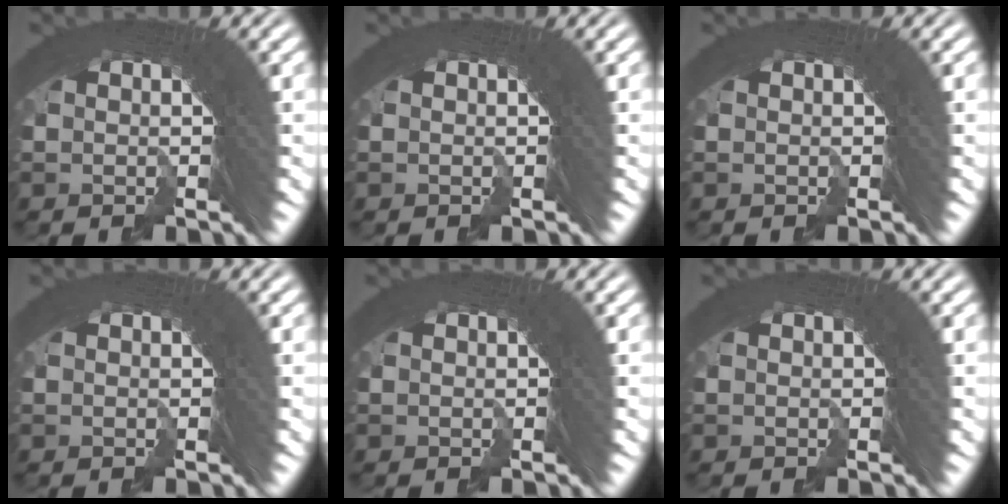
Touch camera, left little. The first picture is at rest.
{"total": 0.0}
{"total": 0.0}
{"total": 0.0}
{"total": 0.0}
{"total": 0.0}